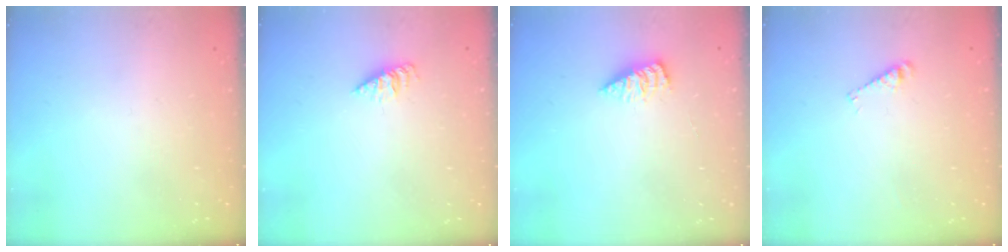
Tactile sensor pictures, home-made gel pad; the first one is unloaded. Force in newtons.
{"total": 2.3, "press": 2.3, "slide": 0.3}
{"total": 2.8, "press": 2.8, "slide": 0.4}
{"total": 2.9, "press": 2.9, "slide": 0.4}